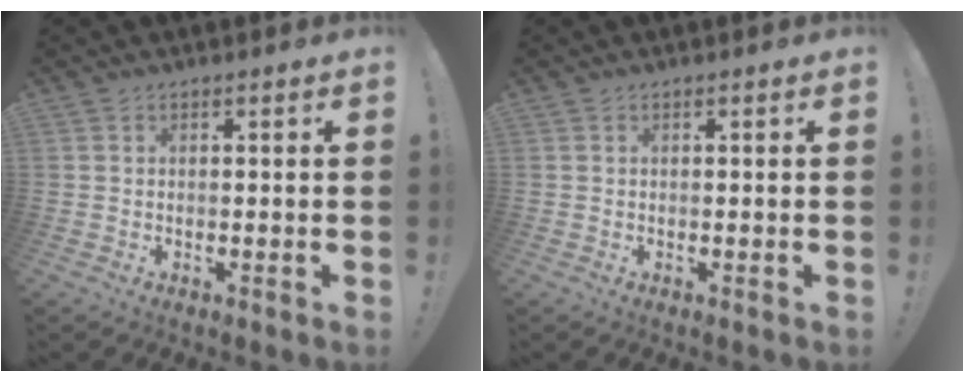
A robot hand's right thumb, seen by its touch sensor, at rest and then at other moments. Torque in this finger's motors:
{"motor_torque": [-0.01, 0.01, 0.00, 0.00, 0.04]}